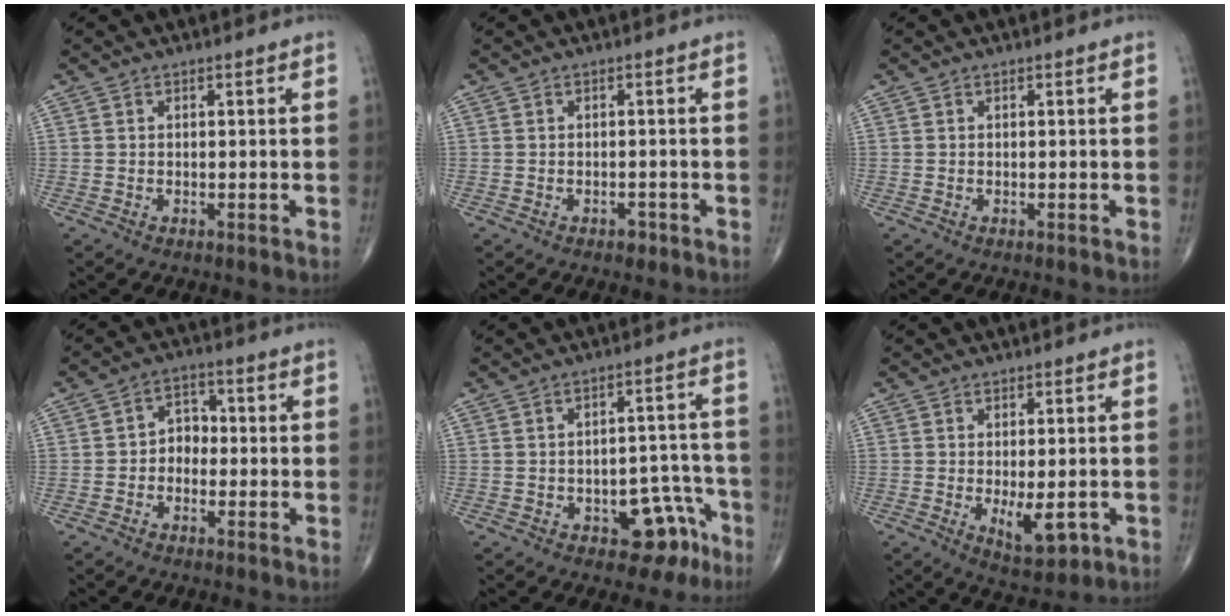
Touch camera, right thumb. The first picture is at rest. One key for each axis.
{"total": 1.4, "fx": -0.9, "fy": 0.9, "fz": 0.6, "tx": -0.006, "ty": 0.002, "tz": -0.013}
{"total": 0.0}
{"total": 4.5, "fx": -0.8, "fy": 3.6, "fz": 2.5, "tx": -0.012, "ty": 0.022, "tz": -0.027}
{"total": 8.8, "fx": -4.6, "fy": 5.1, "fz": 5.5, "tx": -0.030, "ty": 0.046, "tz": -0.055}
{"total": 6.5, "fx": -1.5, "fy": 2.8, "fz": 5.7, "tx": -0.077, "ty": -0.015, "tz": -0.012}